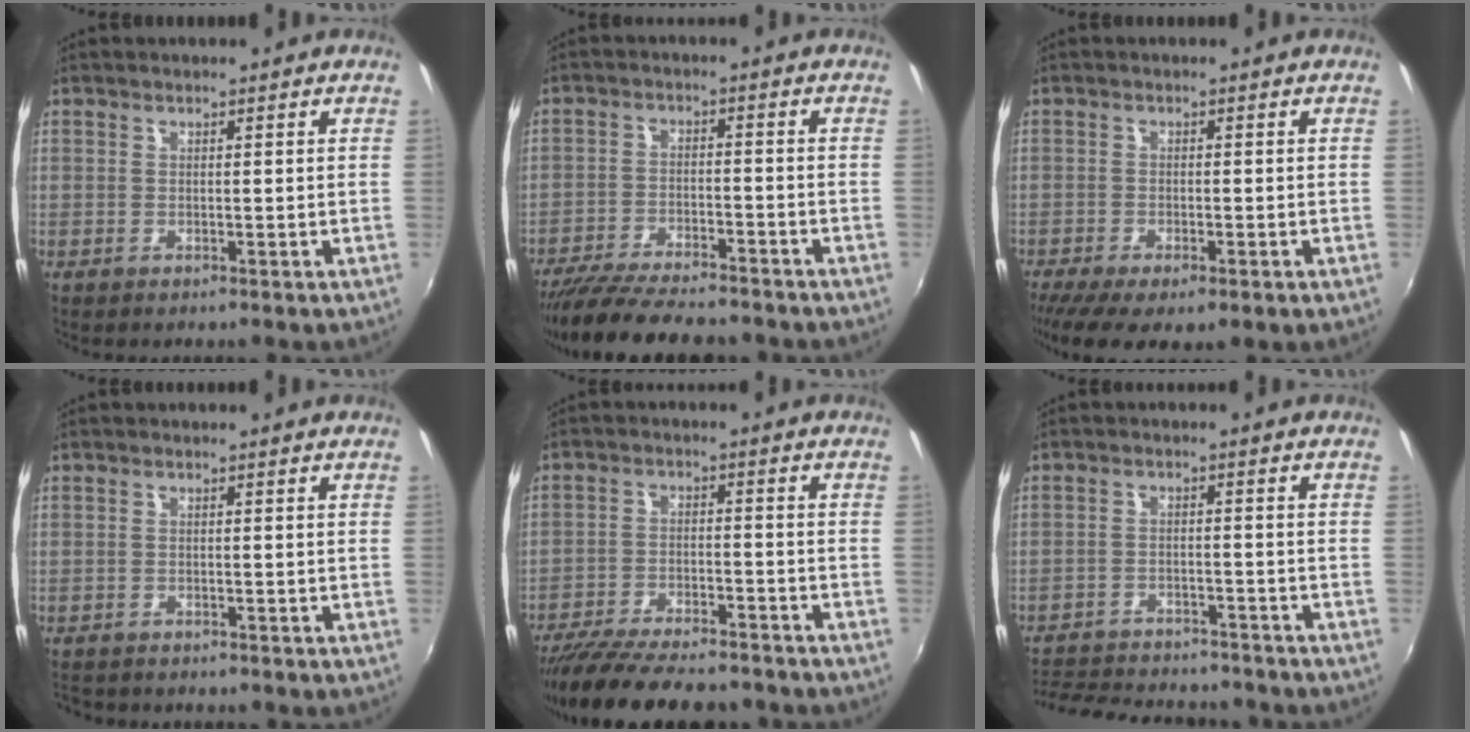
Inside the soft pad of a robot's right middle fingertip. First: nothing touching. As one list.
[{"total": 13.9, "force": [-12.1, 3.1, 6.1], "torque": [-0.135, -0.023, -0.198]}, {"total": 9.3, "force": [-5.8, 2.9, 6.6], "torque": [-0.136, -0.043, -0.091]}, {"total": 2.8, "force": [-2.6, 0.9, 0.6], "torque": [-0.022, -0.014, -0.046]}, {"total": 16.0, "force": [-13.6, 4.1, 7.2], "torque": [-0.151, -0.027, -0.214]}, {"total": 17.0, "force": [-14.8, 5.4, 6.2], "torque": [-0.143, -0.002, -0.211]}]